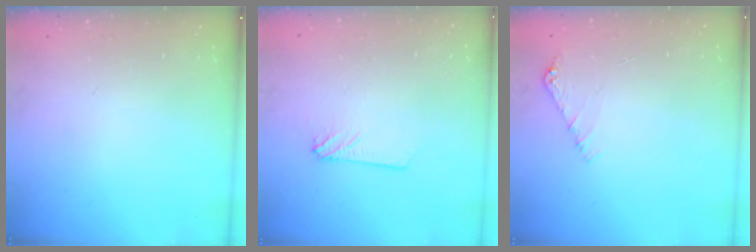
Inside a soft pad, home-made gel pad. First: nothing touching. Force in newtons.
{"total": 2.4, "press": 2.4, "slide": 0.3}
{"total": 4.3, "press": 4.3, "slide": 0.5}